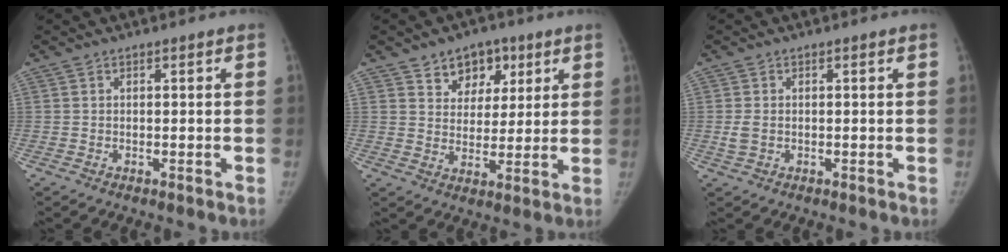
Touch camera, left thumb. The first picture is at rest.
{"total": 8.6, "force": [4.9, 6.4, 2.9], "torque": [-0.002, -0.019, 0.078]}
{"total": 2.2, "force": [-0.2, 1.6, 1.5], "torque": [-0.038, 0.000, -0.004]}